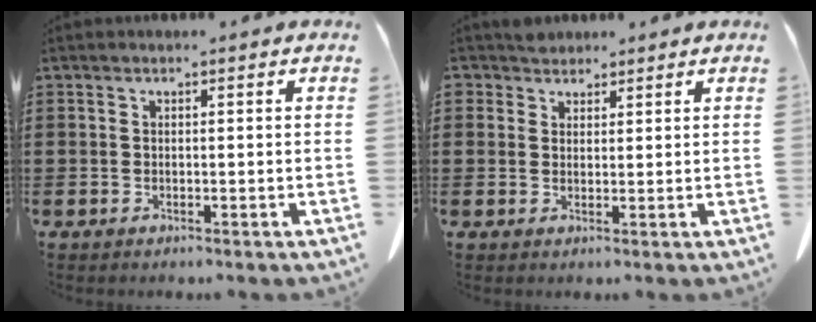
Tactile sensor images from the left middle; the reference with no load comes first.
{"total": 2.4, "force": [2.1, 1.1, 0.0], "torque": [-0.009, 0.005, 0.043]}